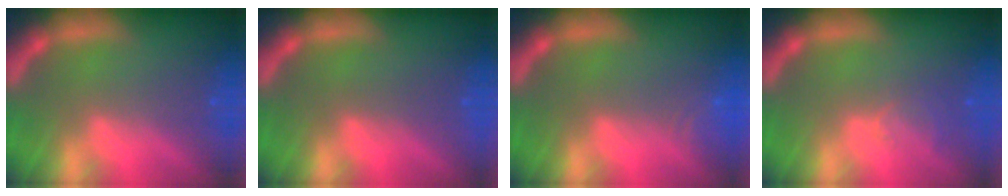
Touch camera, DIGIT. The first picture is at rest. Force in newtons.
{"total": 0.0}
{"total": 2.4}
{"total": 2.0}